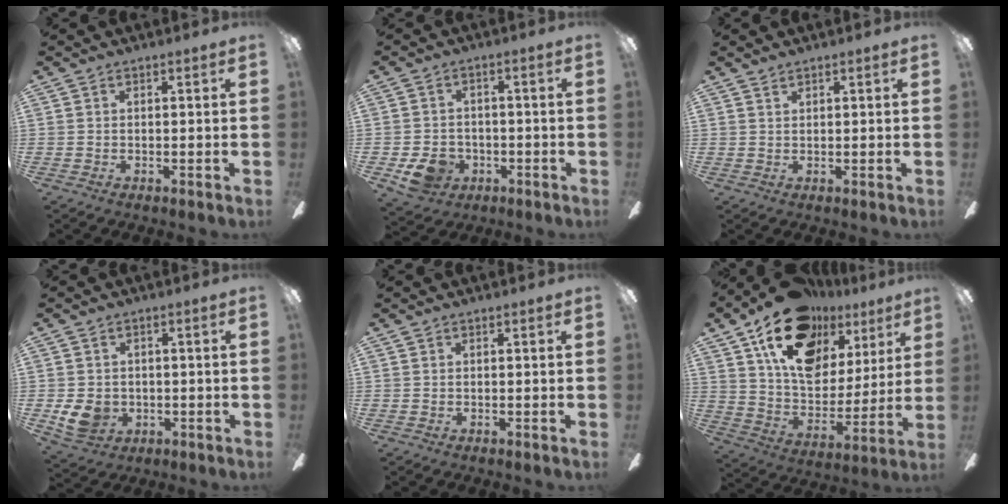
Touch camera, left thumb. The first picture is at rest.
{"total": 7.4, "force": [-2.9, 6.0, 3.2], "torque": [-0.078, 0.016, -0.052]}
{"total": 1.0, "force": [1.0, 0.2, 0.0], "torque": [-0.002, 0.000, 0.019]}
{"total": 6.4, "force": [-0.8, 5.6, 3.1], "torque": [-0.070, 0.004, -0.015]}
{"total": 0.0}
{"total": 21.5, "force": [13.2, 12.7, 11.2], "torque": [-0.183, -0.069, 0.240]}